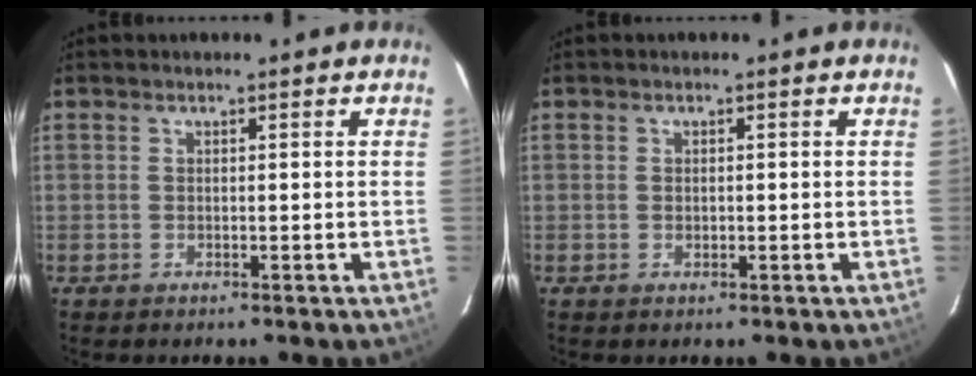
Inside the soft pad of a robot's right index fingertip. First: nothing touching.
{"total": 0.6, "force": [0.0, 0.5, 0.3], "torque": [-0.004, 0.001, 0.000]}